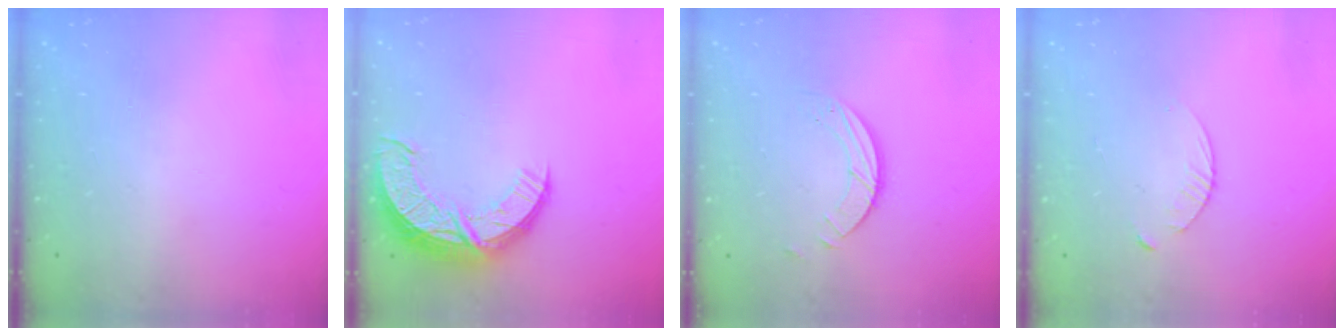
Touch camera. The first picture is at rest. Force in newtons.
{"total": 12.8, "press": 12.7, "slide": 0.9}
{"total": 3.2, "press": 3.1, "slide": 0.3}
{"total": 3.8, "press": 3.7, "slide": 0.5}